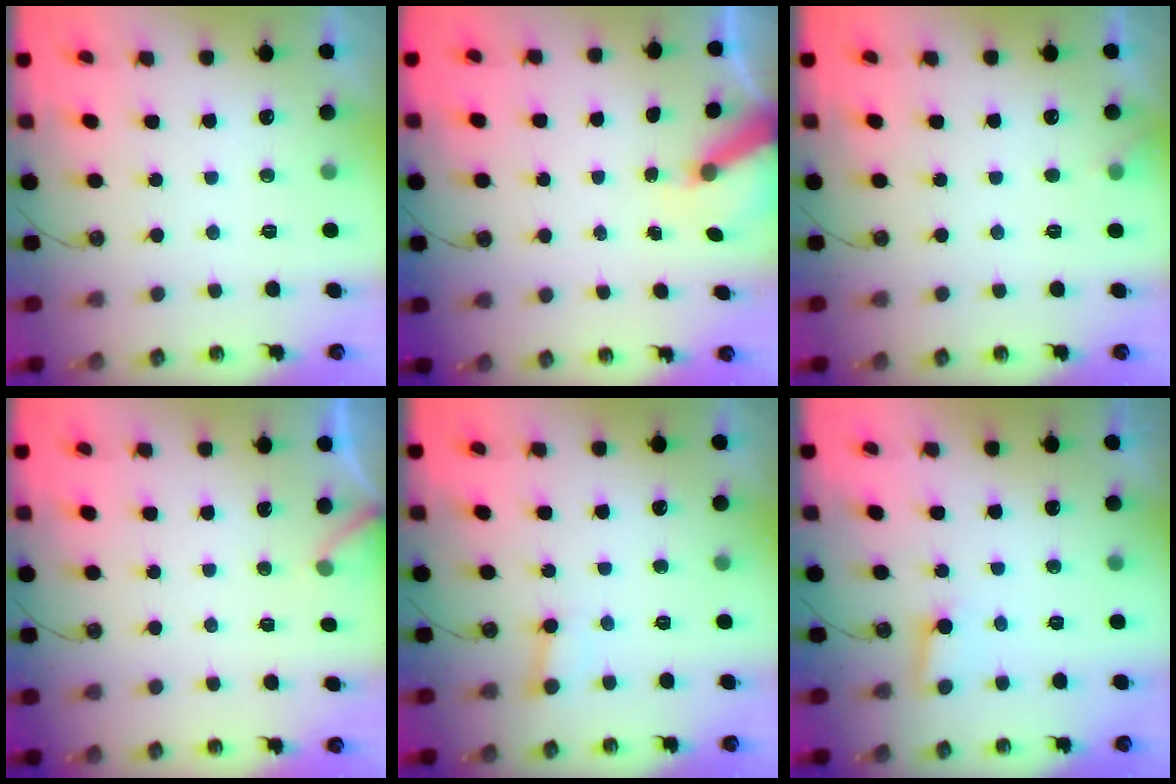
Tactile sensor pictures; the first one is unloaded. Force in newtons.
{"total": 6.1, "press": 6.1, "slide": 0.7}
{"total": 3.2, "press": 3.2, "slide": 0.5}
{"total": 2.8, "press": 2.8, "slide": 0.3}
{"total": 2.5, "press": 2.5, "slide": 0.2}
{"total": 4.1, "press": 4.1, "slide": 0.3}